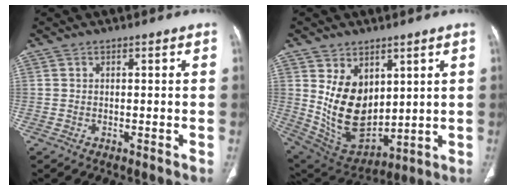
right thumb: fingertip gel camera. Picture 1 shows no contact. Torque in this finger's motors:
{"motor_torque": [0.53, 3.73, 2.00, 0.52, 0.56]}